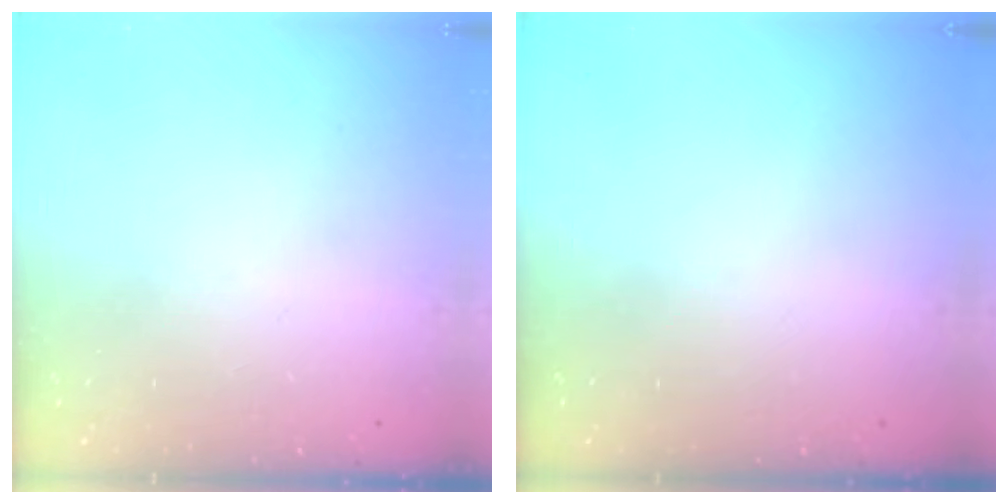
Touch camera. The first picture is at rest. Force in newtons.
{"total": 0.0}